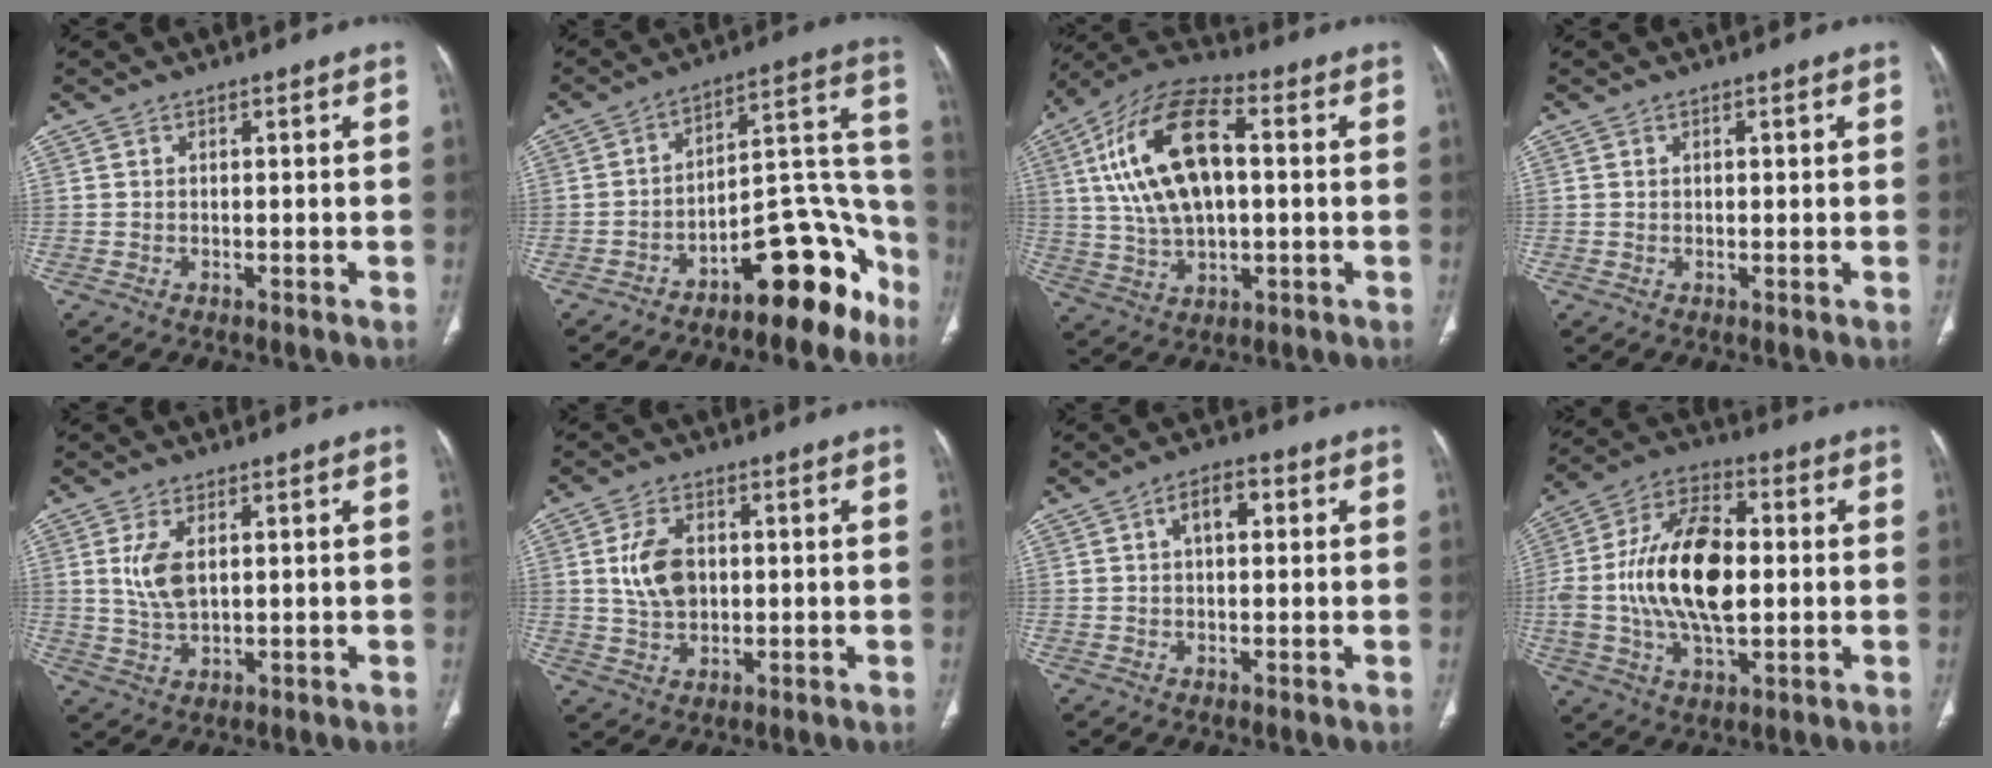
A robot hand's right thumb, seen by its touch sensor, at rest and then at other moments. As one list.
[{"total": 16.6, "force": [-10.8, 6.4, 10.8], "torque": [-0.089, 0.130, -0.166]}, {"total": 18.7, "force": [3.2, 9.4, 15.8], "torque": [-0.295, 0.020, 0.055]}, {"total": 0.6, "force": [0.2, 0.3, 0.5], "torque": [-0.009, 0.000, 0.004]}, {"total": 6.1, "force": [1.6, 3.0, 5.0], "torque": [-0.105, -0.009, 0.037]}, {"total": 7.9, "force": [1.1, 5.3, 5.8], "torque": [-0.100, -0.002, 0.025]}, {"total": 4.9, "force": [1.2, 2.6, 3.9], "torque": [-0.054, 0.014, 0.014]}, {"total": 19.6, "force": [0.0, 10.6, 16.5], "torque": [-0.310, 0.020, 0.000]}]